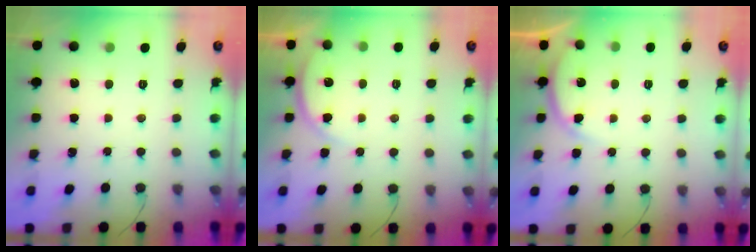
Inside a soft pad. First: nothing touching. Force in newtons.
{"total": 5.8, "press": 5.8, "slide": 0.6}
{"total": 6.3, "press": 6.3, "slide": 0.3}